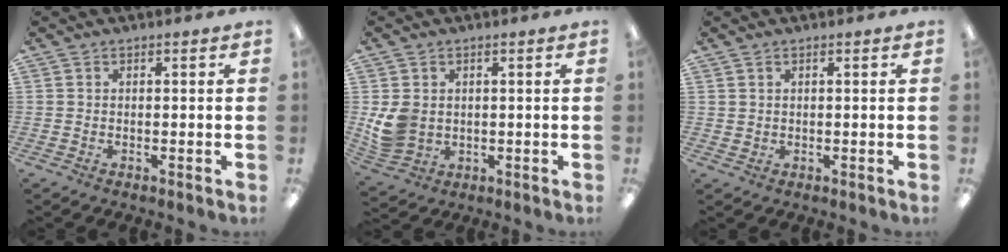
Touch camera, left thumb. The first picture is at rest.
{"total": 7.1, "force": [0.7, 5.9, 3.9], "torque": [-0.085, 0.008, 0.018]}
{"total": 1.2, "force": [0.8, 0.9, 0.3], "torque": [-0.007, 0.001, 0.015]}